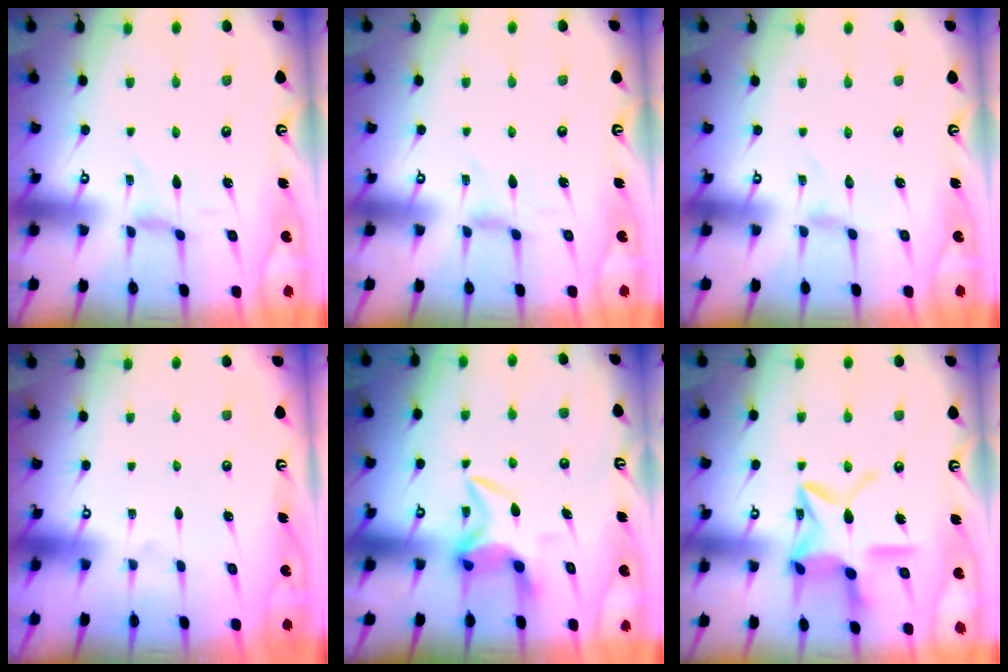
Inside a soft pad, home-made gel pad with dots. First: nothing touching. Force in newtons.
{"total": 1.6, "press": 1.5, "slide": 0.4}
{"total": 0.0}
{"total": 0.0}
{"total": 6.7, "press": 6.7, "slide": 0.4}
{"total": 14.4, "press": 14.4, "slide": 1.1}